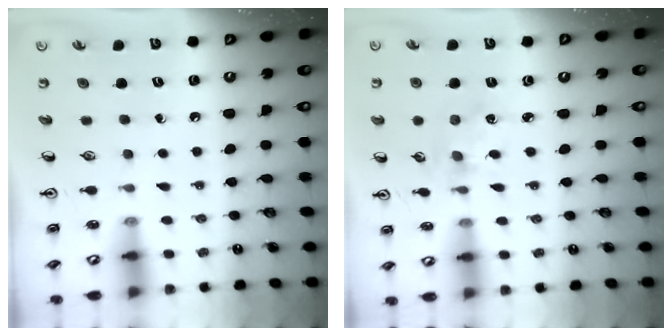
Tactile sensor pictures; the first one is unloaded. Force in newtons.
{"total": 1.4, "press": 1.3, "slide": 0.2}